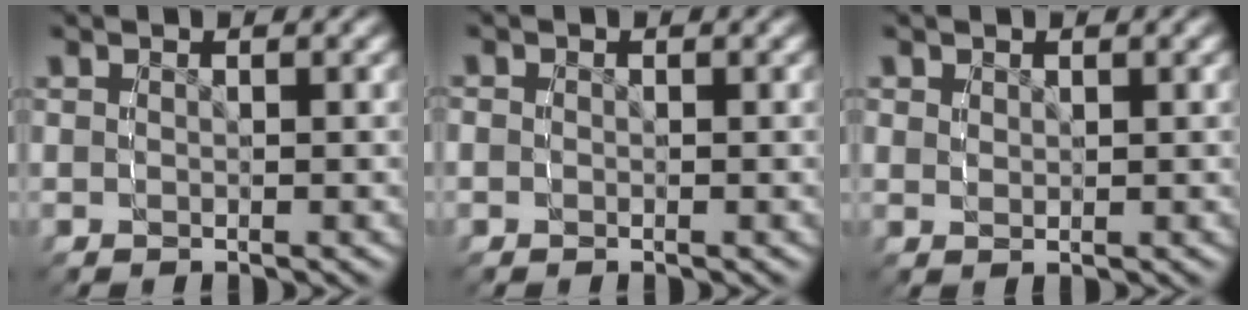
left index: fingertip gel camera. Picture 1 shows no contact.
{"total": 0.8, "force": [-0.1, 0.8, 0.2], "torque": [-0.009, -0.001, -0.002]}
{"total": 0.9, "force": [0.8, 0.3, 0.3], "torque": [-0.001, -0.008, 0.025]}